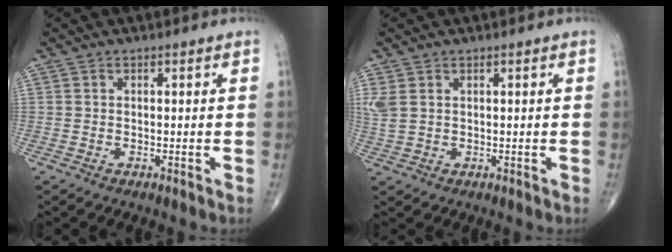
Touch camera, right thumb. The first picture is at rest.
{"total": 3.1, "force": [1.2, 1.9, 2.1], "torque": [-0.064, 0.006, 0.032]}